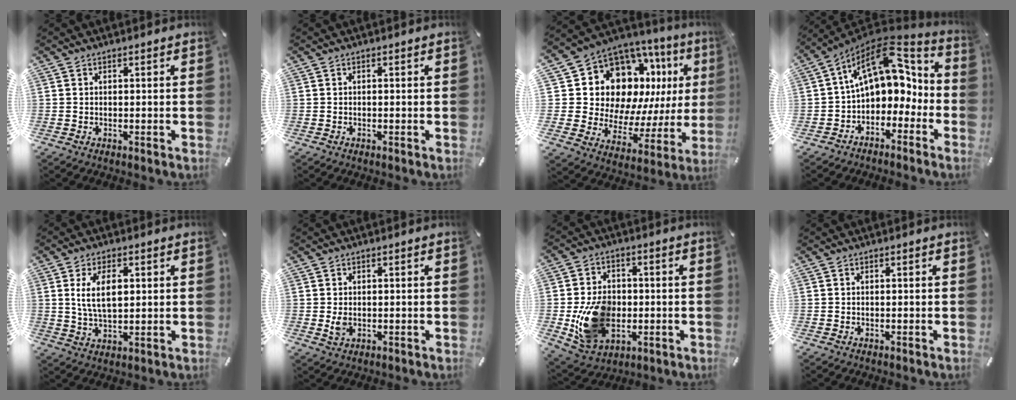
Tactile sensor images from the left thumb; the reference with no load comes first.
{"total": 0.0}
{"total": 15.6, "force": [7.7, 11.3, 7.6], "torque": [-0.128, -0.082, 0.157]}
{"total": 15.5, "force": [5.1, 10.3, 10.4], "torque": [-0.153, -0.039, 0.091]}
{"total": 8.4, "force": [2.1, 4.4, 6.8], "torque": [-0.139, -0.003, 0.030]}
{"total": 2.4, "force": [0.1, 1.8, 1.6], "torque": [-0.028, -0.004, -0.002]}
{"total": 14.4, "force": [-2.0, 11.2, 8.9], "torque": [-0.179, 0.004, -0.032]}
{"total": 0.0}